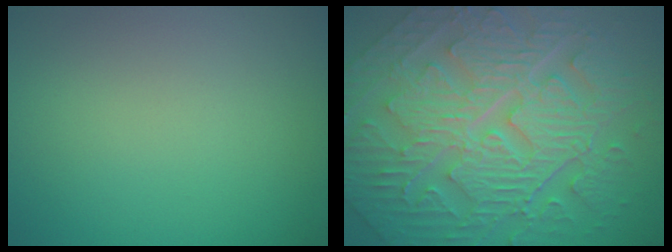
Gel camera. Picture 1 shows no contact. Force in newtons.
{"total": 11.5, "press": 7.9, "slide": 8.4}